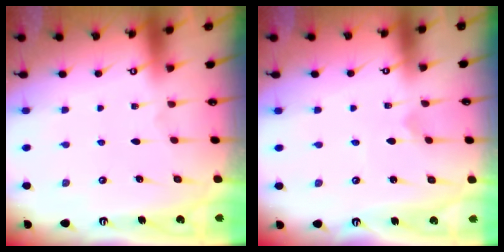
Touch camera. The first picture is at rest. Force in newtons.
{"total": 0.0}